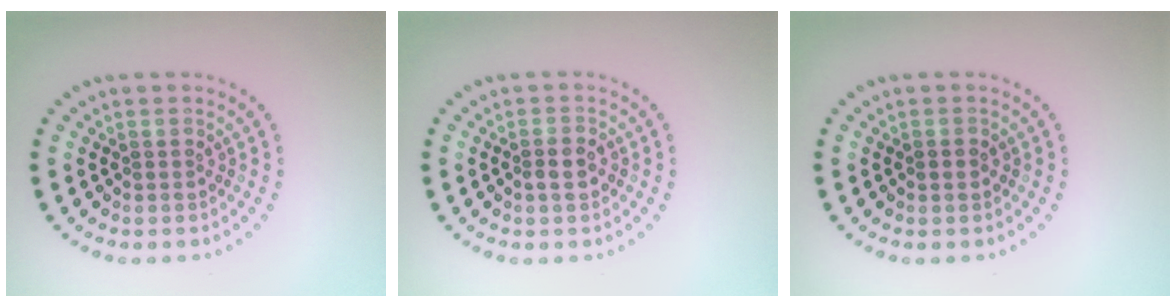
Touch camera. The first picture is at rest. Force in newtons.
{"total": 1.5, "press": 1.5, "slide": 0.2}
{"total": 1.1, "press": 1.1, "slide": 0.2}